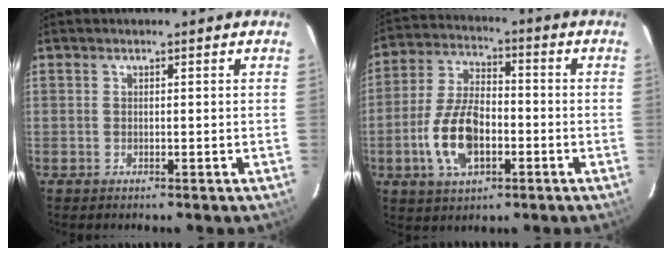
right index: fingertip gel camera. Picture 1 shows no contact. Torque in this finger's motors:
{"motor_torque": [1.83, -0.27, 0.58, 0.11]}